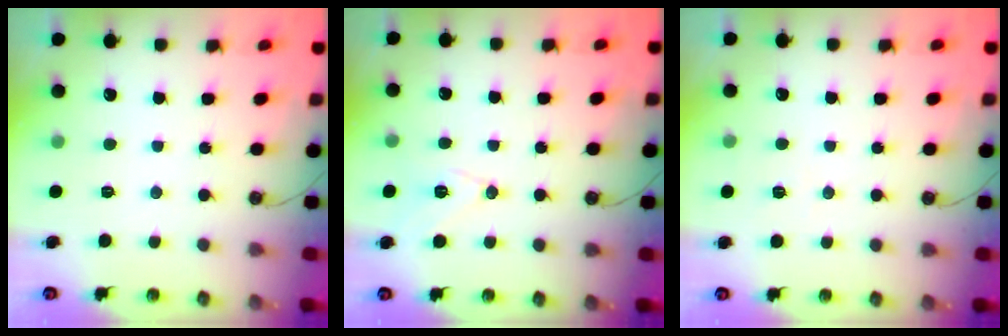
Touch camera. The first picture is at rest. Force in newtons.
{"total": 9.7, "press": 9.0, "slide": 3.5}
{"total": 6.9, "press": 5.5, "slide": 4.1}